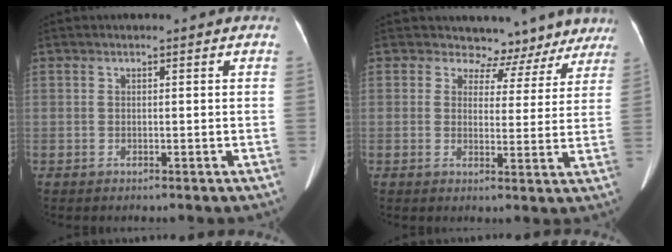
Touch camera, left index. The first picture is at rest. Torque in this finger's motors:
{"motor_torque": [0.35, -0.19, 0.06, -0.05]}